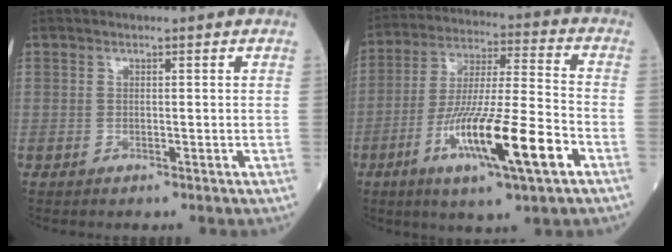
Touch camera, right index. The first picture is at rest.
{"total": 16.6, "force": [-6.8, 1.2, 15.1], "torque": [-0.279, -0.018, -0.115]}